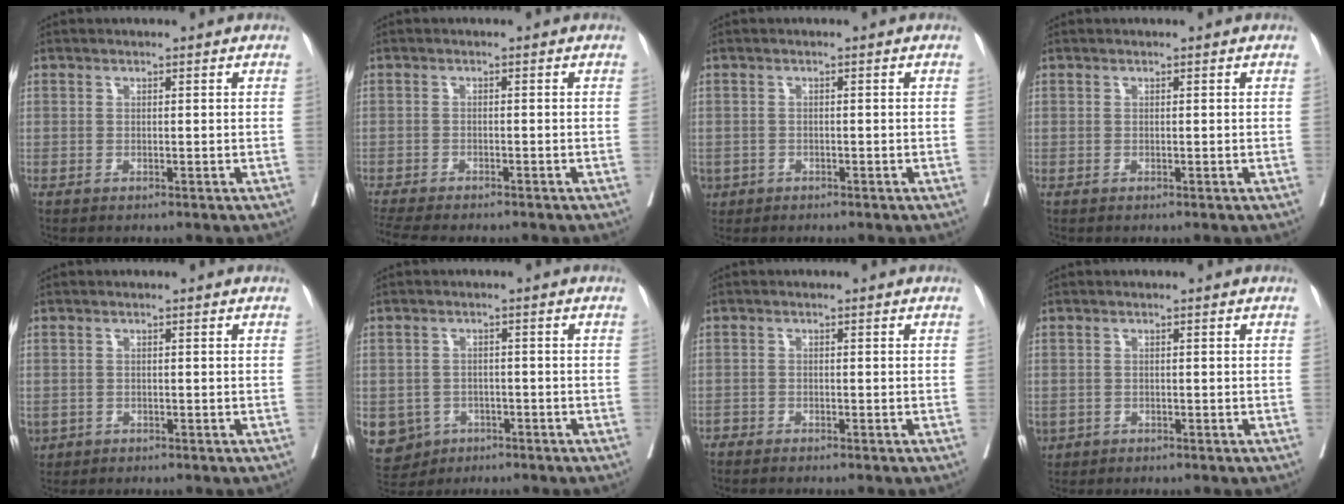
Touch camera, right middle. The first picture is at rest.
{"total": 9.9, "force": [-8.5, 2.0, 4.6], "torque": [-0.076, -0.007, -0.125]}
{"total": 2.7, "force": [-1.6, 2.1, 0.5], "torque": [-0.009, 0.001, -0.028]}
{"total": 0.0}
{"total": 2.3, "force": [-1.2, 1.8, 0.7], "torque": [-0.017, -0.001, -0.016]}
{"total": 7.2, "force": [-3.5, 6.2, 1.3], "torque": [-0.035, 0.003, -0.048]}
{"total": 2.1, "force": [-1.9, 0.2, 0.6], "torque": [-0.012, -0.002, -0.030]}
{"total": 2.0, "force": [-1.0, 1.6, 0.6], "torque": [-0.015, -0.001, -0.014]}